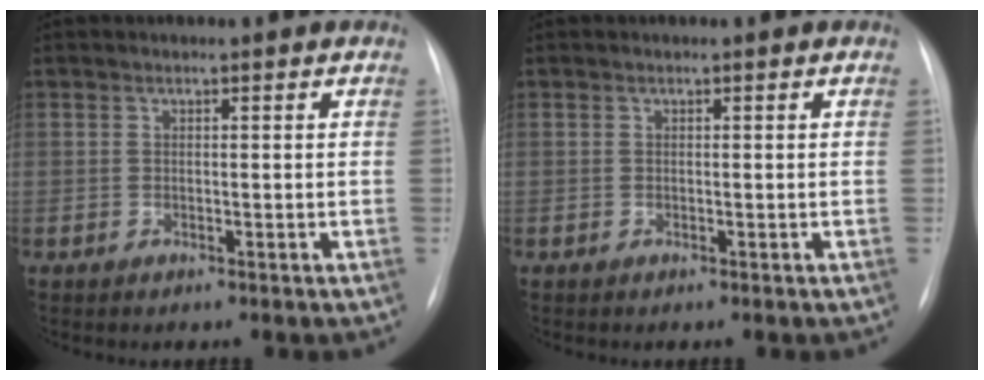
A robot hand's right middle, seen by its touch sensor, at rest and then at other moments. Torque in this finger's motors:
{"motor_torque": [0.02, 0.05, -0.02, 0.01]}